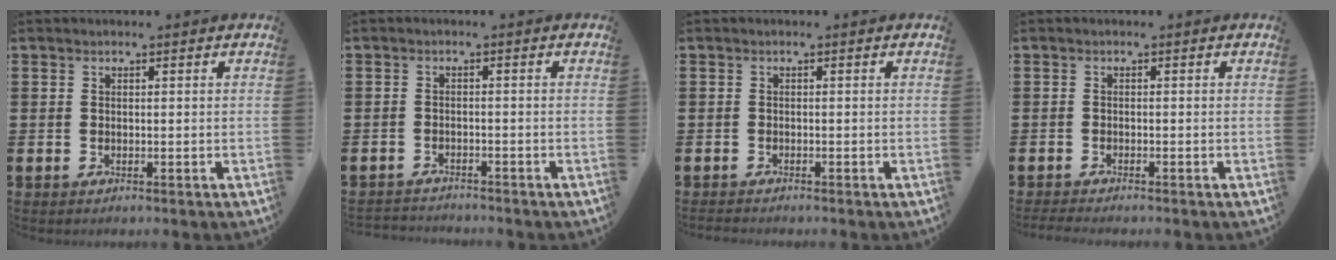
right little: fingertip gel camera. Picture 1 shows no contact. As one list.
[{"total": 1.4, "force": [-1.4, 0.0, -0.2], "torque": [-0.001, 0.003, -0.031]}, {"total": 0.6, "force": [-0.6, 0.0, 0.0], "torque": [-0.001, -0.002, -0.011]}, {"total": 0.8, "force": [-0.7, 0.0, 0.3], "torque": [-0.006, -0.001, -0.014]}]